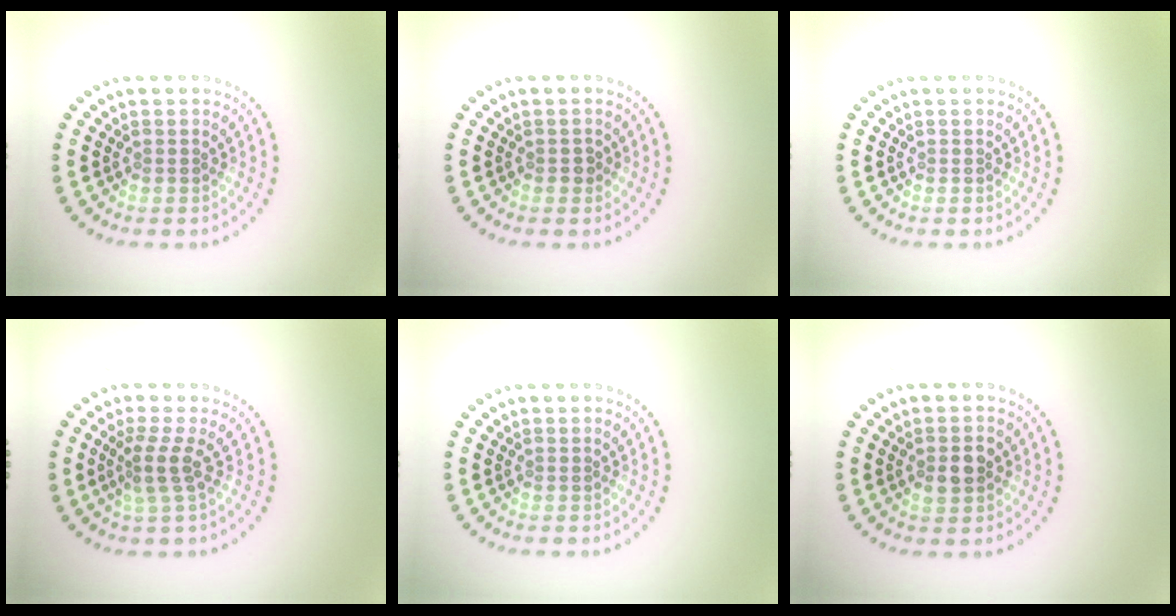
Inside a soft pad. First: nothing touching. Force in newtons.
{"total": 0.8, "press": 0.8, "slide": 0.3}
{"total": 0.0}
{"total": 2.4, "press": 1.7, "slide": 1.8}
{"total": 0.0}
{"total": 2.6, "press": 2.6, "slide": 0.1}